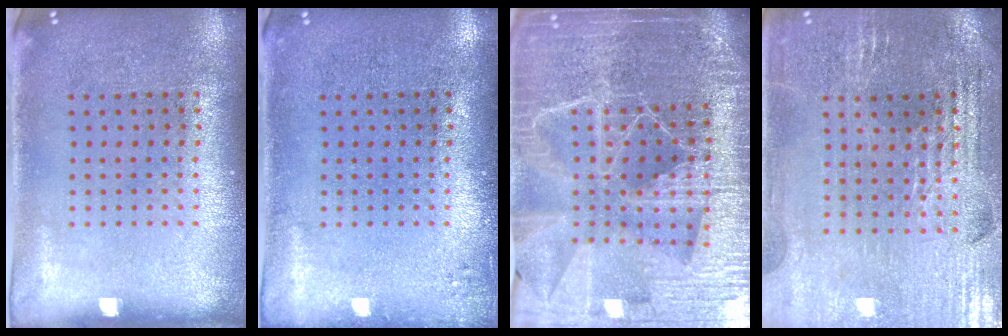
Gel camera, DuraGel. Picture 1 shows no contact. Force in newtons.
{"total": 1.0, "press": 1.0, "slide": 0.2}
{"total": 6.1, "press": 5.3, "slide": 2.9}
{"total": 2.7, "press": 2.7, "slide": 0.5}